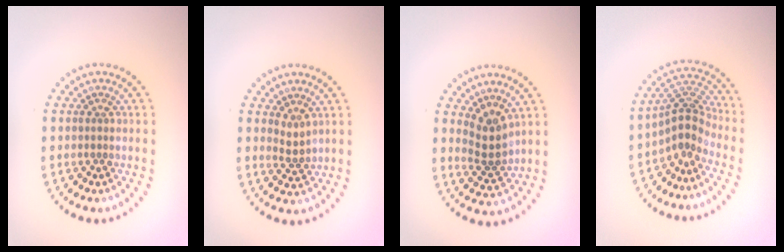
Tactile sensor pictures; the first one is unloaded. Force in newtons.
{"total": 1.4, "press": 0.9, "slide": 1.0}
{"total": 2.9, "press": 2.1, "slide": 1.9}
{"total": 3.4, "press": 2.4, "slide": 2.5}